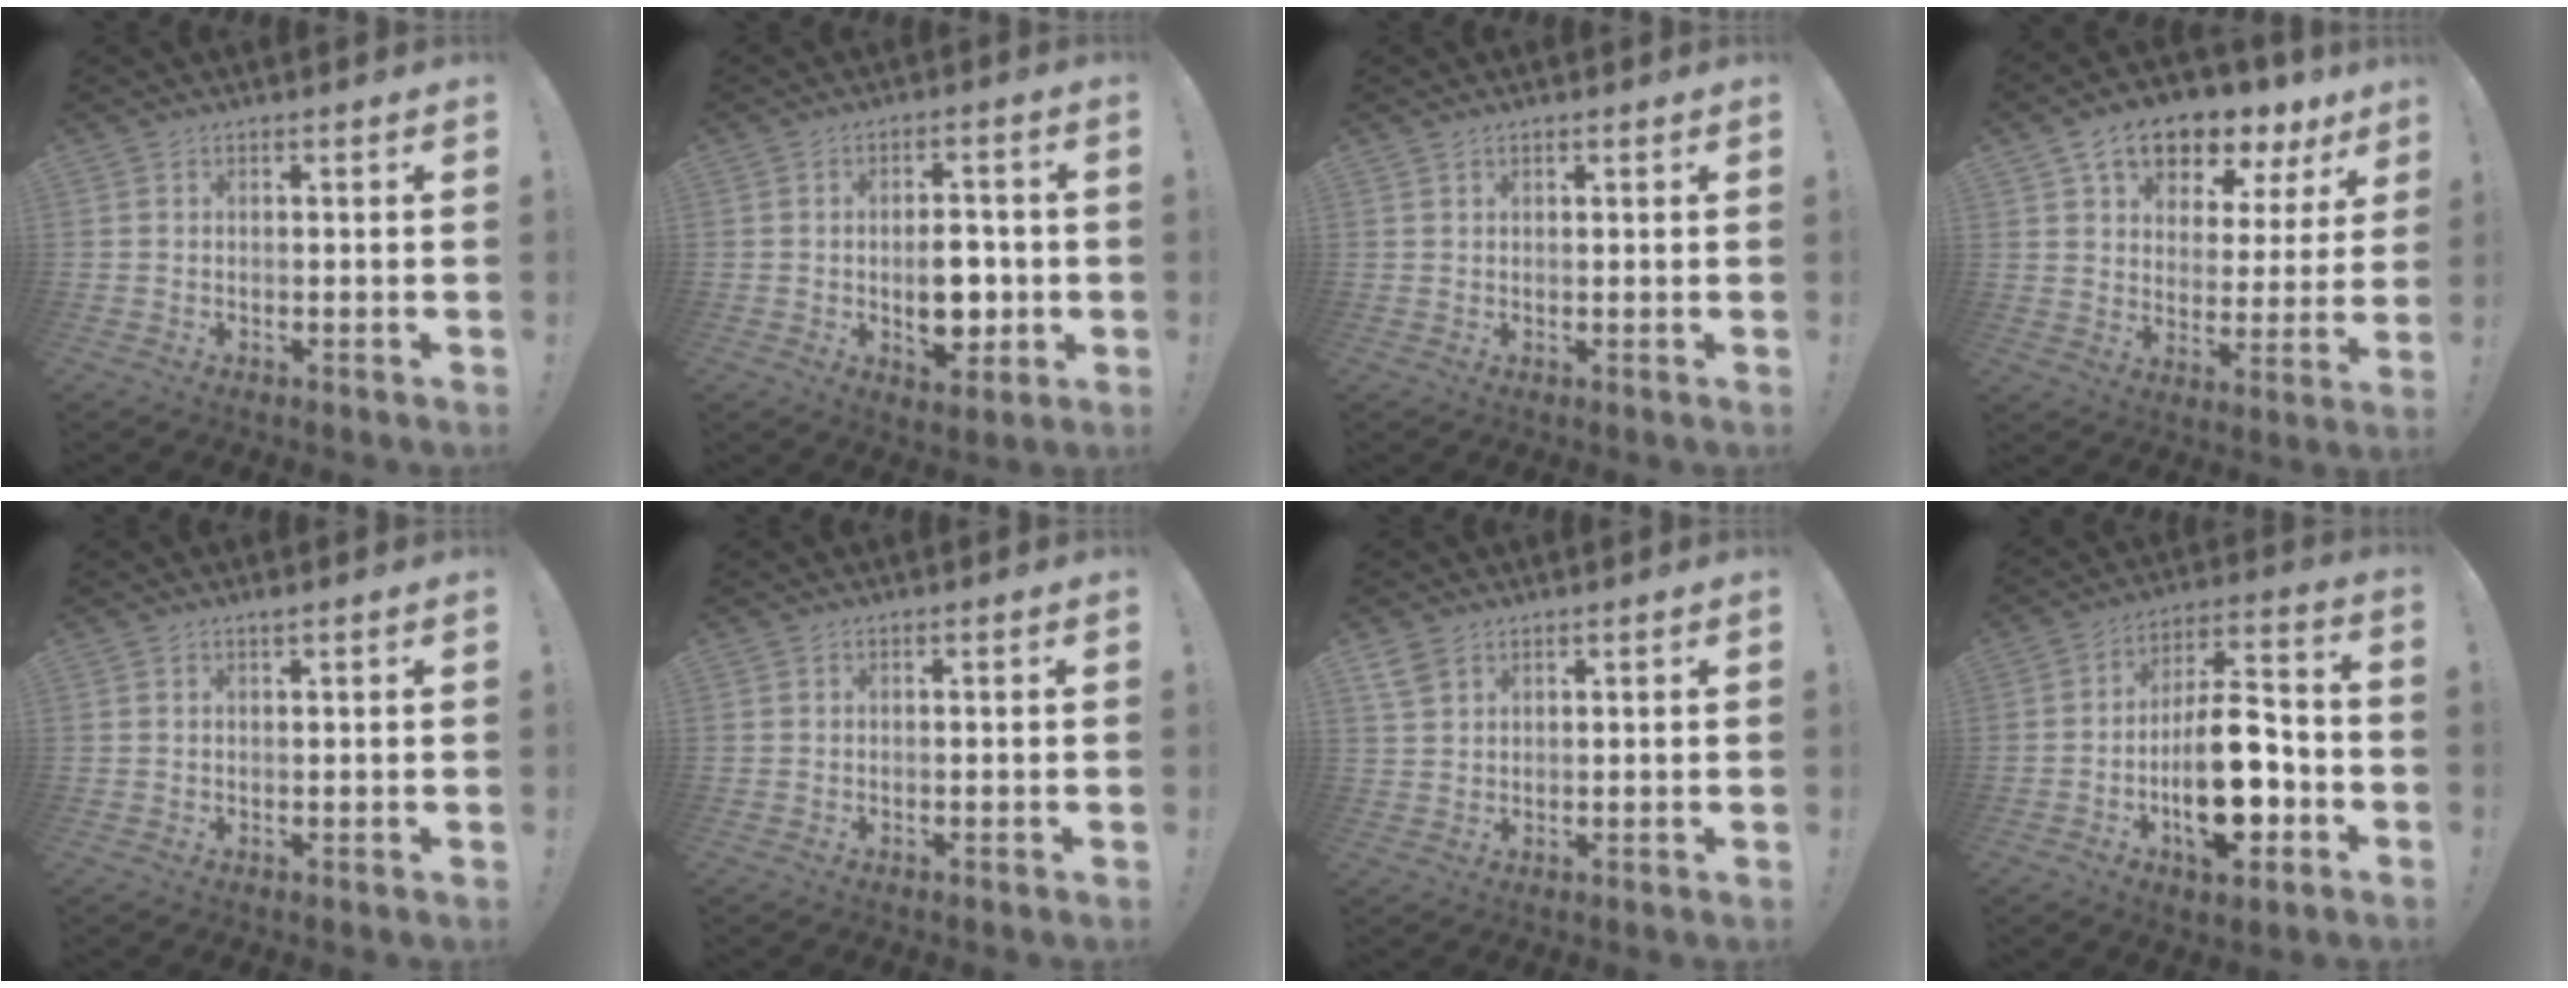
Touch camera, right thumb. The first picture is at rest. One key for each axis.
{"total": 10.3, "fx": -1.6, "fy": 6.4, "fz": 7.9, "tx": -0.111, "ty": 0.011, "tz": -0.023}
{"total": 0.9, "fx": 0.7, "fy": 0.4, "fz": 0.3, "tx": -0.002, "ty": -0.001, "tz": 0.013}
{"total": 11.7, "fx": 8.5, "fy": 6.1, "fz": 5.2, "tx": -0.088, "ty": -0.059, "tz": 0.151}
{"total": 0.9, "fx": 0.8, "fy": -0.2, "fz": 0.4, "tx": -0.009, "ty": -0.001, "tz": 0.015}
{"total": 0.0}
{"total": 2.6, "fx": 1.9, "fy": 1.4, "fz": 1.2, "tx": -0.022, "ty": -0.006, "tz": 0.037}
{"total": 19.9, "fx": -6.2, "fy": 9.2, "fz": 16.5, "tx": -0.274, "ty": 0.037, "tz": -0.094}